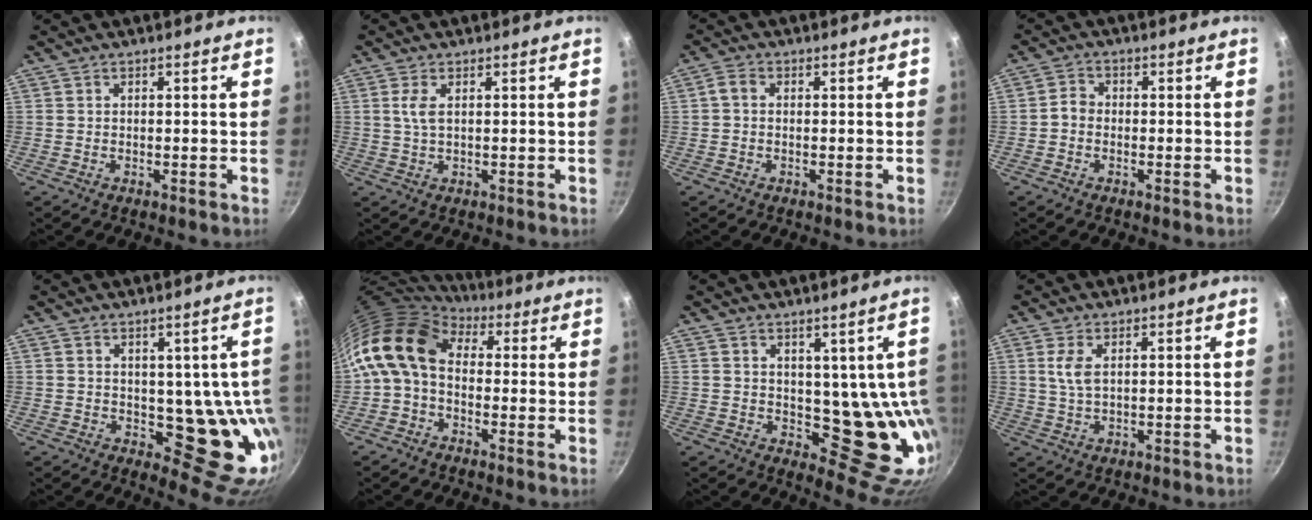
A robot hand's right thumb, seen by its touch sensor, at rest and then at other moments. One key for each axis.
{"total": 2.8, "fx": 0.8, "fy": 1.1, "fz": 2.4, "tx": -0.053, "ty": -0.002, "tz": 0.018}
{"total": 1.9, "fx": 0.0, "fy": 1.3, "fz": 1.5, "tx": -0.036, "ty": 0.009, "tz": -0.004}
{"total": 2.4, "fx": -0.7, "fy": 2.0, "fz": 1.2, "tx": -0.017, "ty": 0.015, "tz": -0.021}
{"total": 13.7, "fx": 0.5, "fy": 7.3, "fz": 11.5, "tx": -0.083, "ty": -0.024, "tz": 0.019}
{"total": 12.2, "fx": 0.9, "fy": 8.6, "fz": 8.6, "tx": -0.153, "ty": 0.024, "tz": -0.008}
{"total": 11.9, "fx": 1.9, "fy": 6.5, "fz": 9.8, "tx": -0.087, "ty": -0.037, "tz": 0.041}
{"total": 3.7, "fx": 1.2, "fy": 1.6, "fz": 3.1, "tx": -0.064, "ty": -0.008, "tz": 0.027}